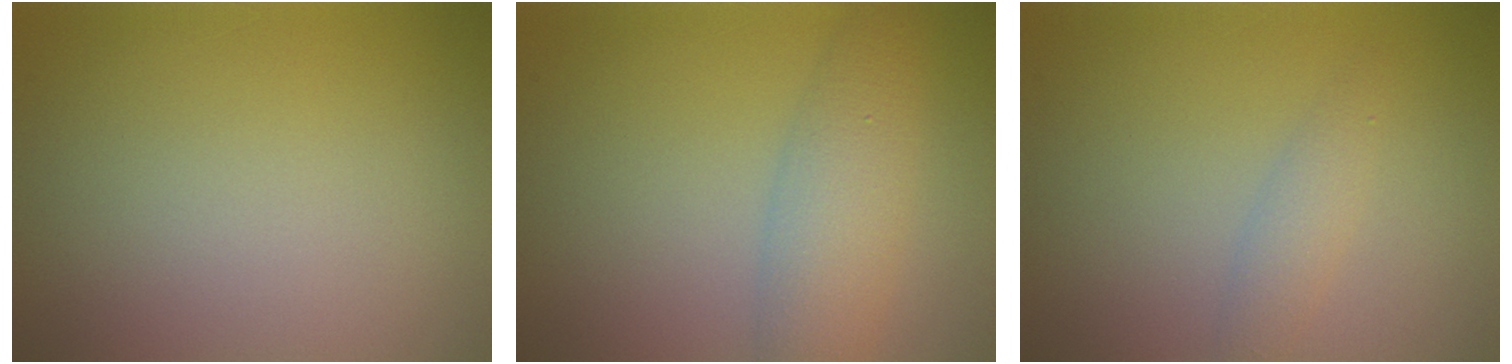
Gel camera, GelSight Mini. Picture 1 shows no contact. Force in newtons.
{"total": 4.5, "press": 4.5, "slide": 0.2}
{"total": 1.7, "press": 1.7, "slide": 0.1}